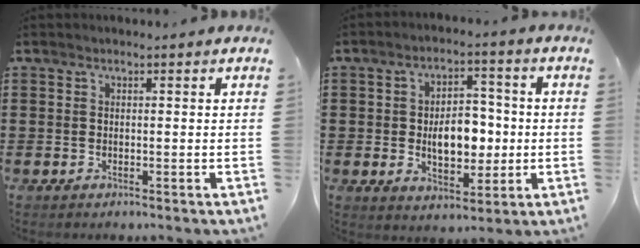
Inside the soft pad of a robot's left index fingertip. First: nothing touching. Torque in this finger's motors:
{"motor_torque": [1.94, 0.20, 0.90, 0.12]}